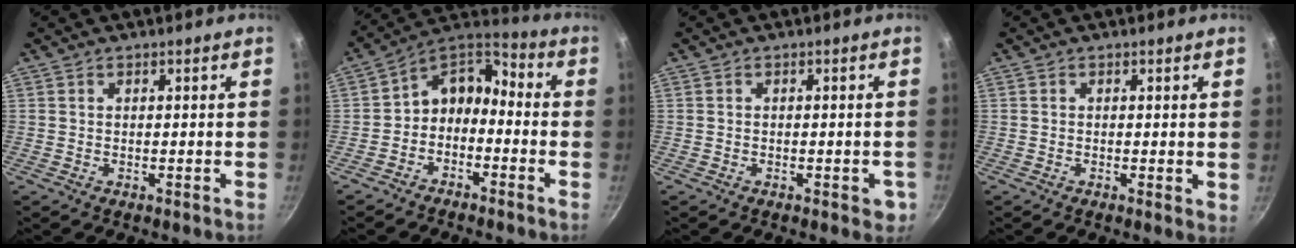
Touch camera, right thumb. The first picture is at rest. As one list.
[{"total": 9.6, "force": [-3.2, 6.8, 5.9], "torque": [-0.086, 0.078, -0.074]}, {"total": 3.1, "force": [-1.2, 1.5, 2.4], "torque": [-0.018, 0.005, -0.015]}, {"total": 1.3, "force": [0.0, 0.5, 1.2], "torque": [-0.015, -0.003, -0.003]}]